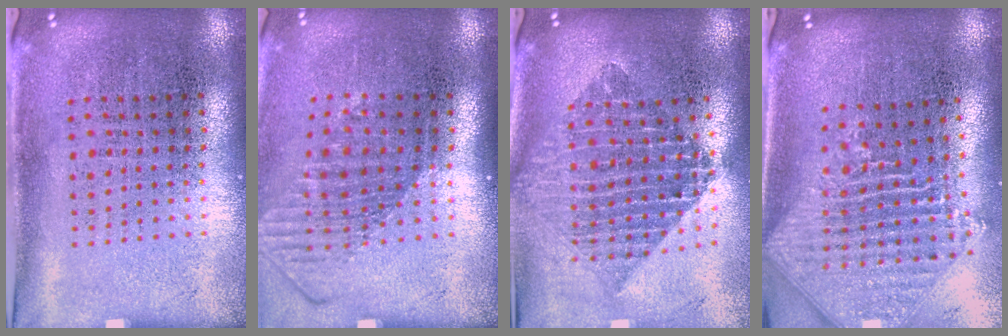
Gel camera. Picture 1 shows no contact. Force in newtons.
{"total": 1.6, "press": 1.2, "slide": 1.0}
{"total": 2.1, "press": 1.7, "slide": 1.3}
{"total": 2.3, "press": 1.8, "slide": 1.5}